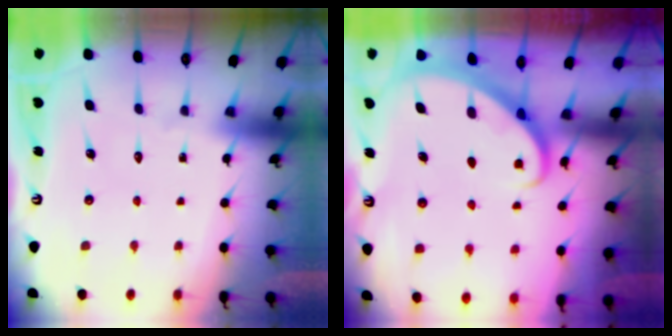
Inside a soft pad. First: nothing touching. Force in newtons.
{"total": 2.9, "press": 2.9, "slide": 0.2}